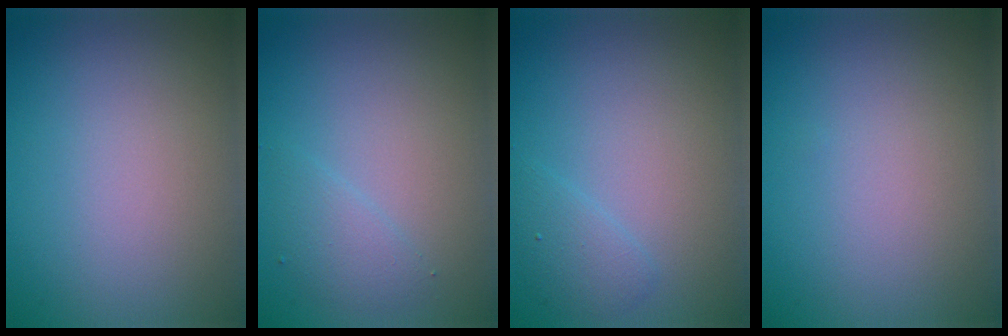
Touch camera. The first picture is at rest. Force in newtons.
{"total": 1.6, "press": 1.6, "slide": 0.3}
{"total": 1.5, "press": 1.5, "slide": 0.1}
{"total": 0.0}